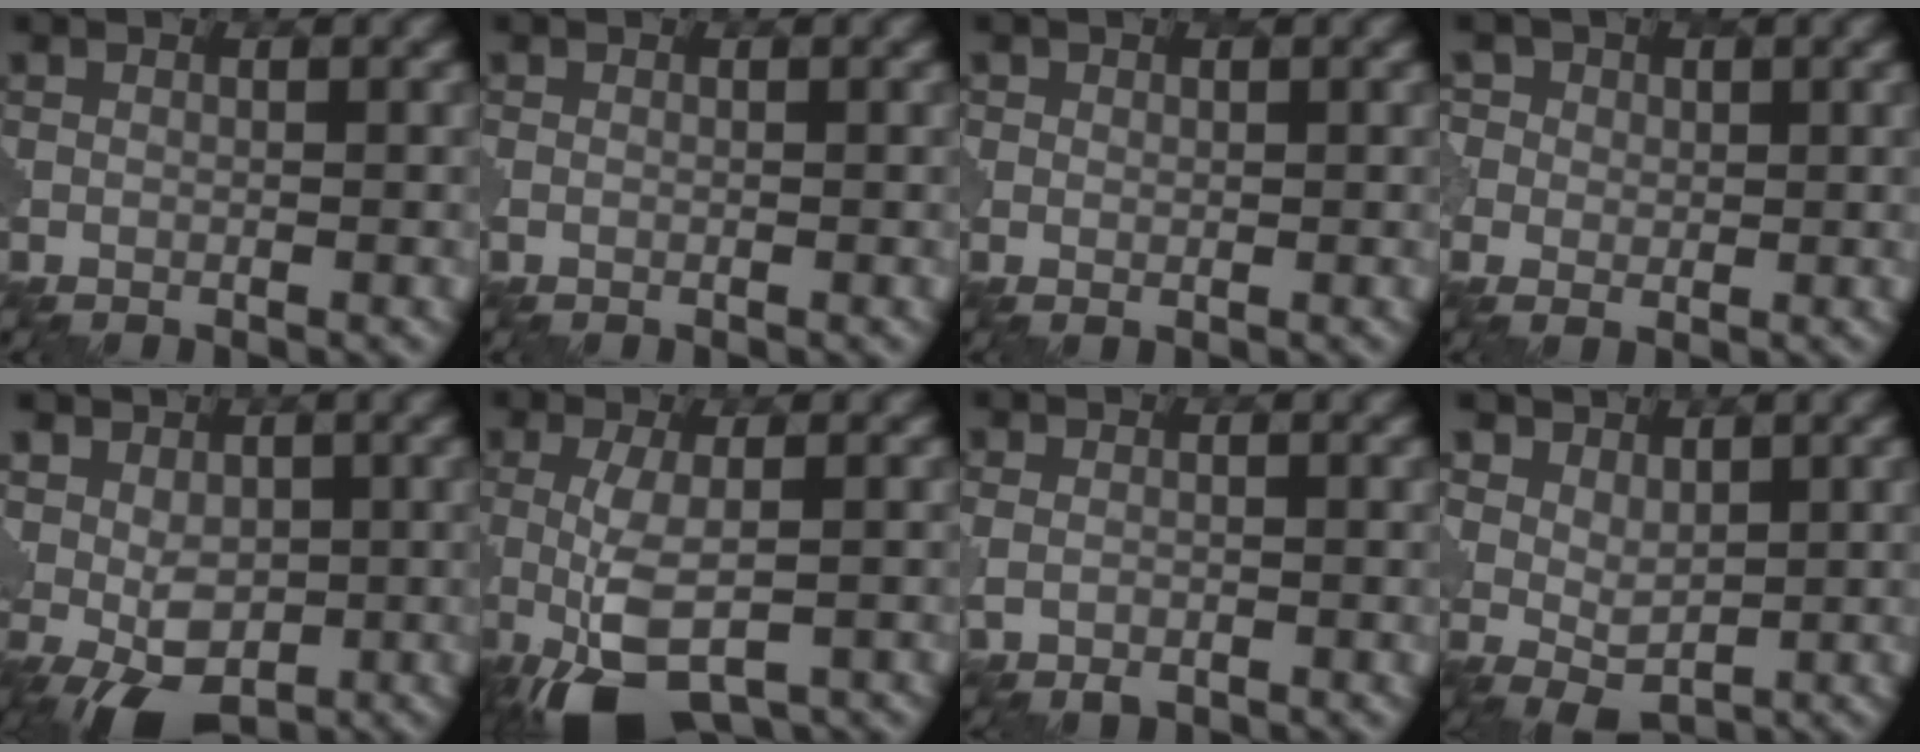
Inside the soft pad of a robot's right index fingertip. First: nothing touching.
{"total": 0.5, "force": [-0.2, 0.3, 0.4], "torque": [-0.013, -0.004, -0.003]}
{"total": 1.0, "force": [0.4, 0.9, 0.3], "torque": [0.000, 0.000, 0.006]}
{"total": 5.1, "force": [1.8, 4.2, 2.3], "torque": [-0.055, 0.022, 0.013]}
{"total": 6.4, "force": [-0.5, 4.9, 4.1], "torque": [-0.060, 0.002, -0.013]}
{"total": 6.6, "force": [-2.5, 2.3, 5.6], "torque": [-0.124, -0.015, -0.044]}
{"total": 1.8, "force": [-0.6, 1.3, 1.2], "torque": [-0.027, -0.009, -0.010]}
{"total": 4.2, "force": [2.5, 2.7, 2.0], "torque": [-0.041, -0.004, 0.048]}